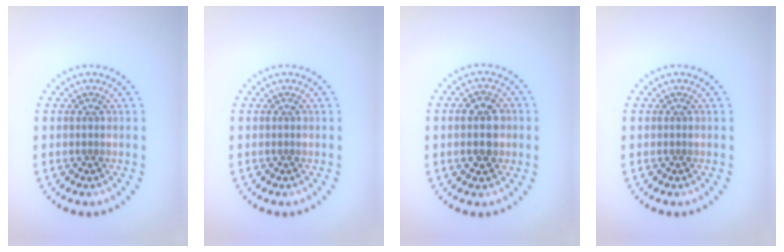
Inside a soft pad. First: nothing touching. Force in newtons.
{"total": 0.0}
{"total": 3.6, "press": 3.6, "slide": 0.3}
{"total": 0.0}